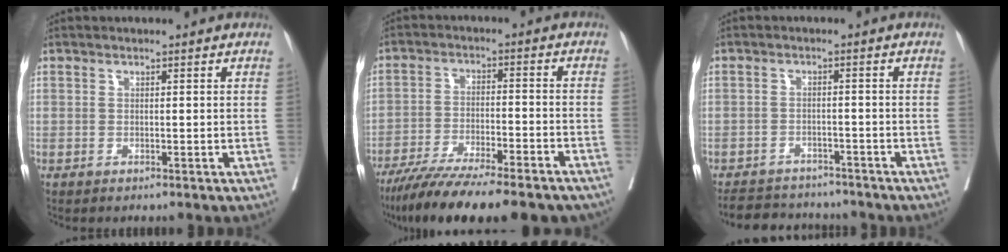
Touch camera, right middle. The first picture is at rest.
{"total": 19.6, "force": [-16.4, 2.9, 10.4], "torque": [-0.135, -0.019, -0.240]}
{"total": 8.3, "force": [-7.7, 2.6, 1.7], "torque": [-0.025, 0.008, -0.106]}